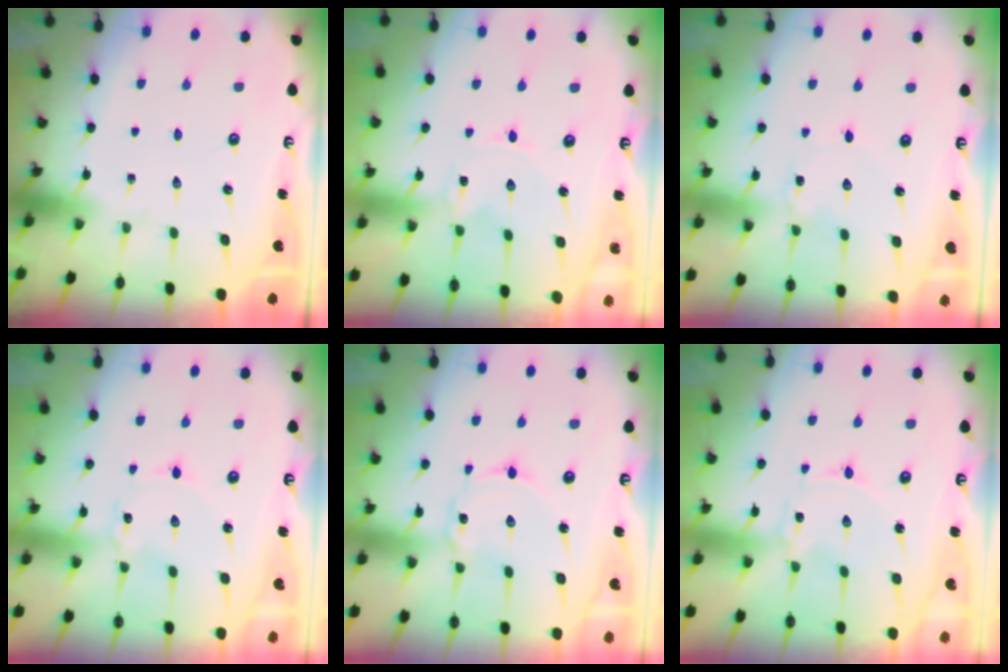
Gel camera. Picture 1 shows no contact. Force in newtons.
{"total": 0.0}
{"total": 1.2, "press": 1.1, "slide": 0.1}
{"total": 1.2, "press": 1.2, "slide": 0.1}
{"total": 2.0, "press": 2.0, "slide": 0.2}
{"total": 0.0}